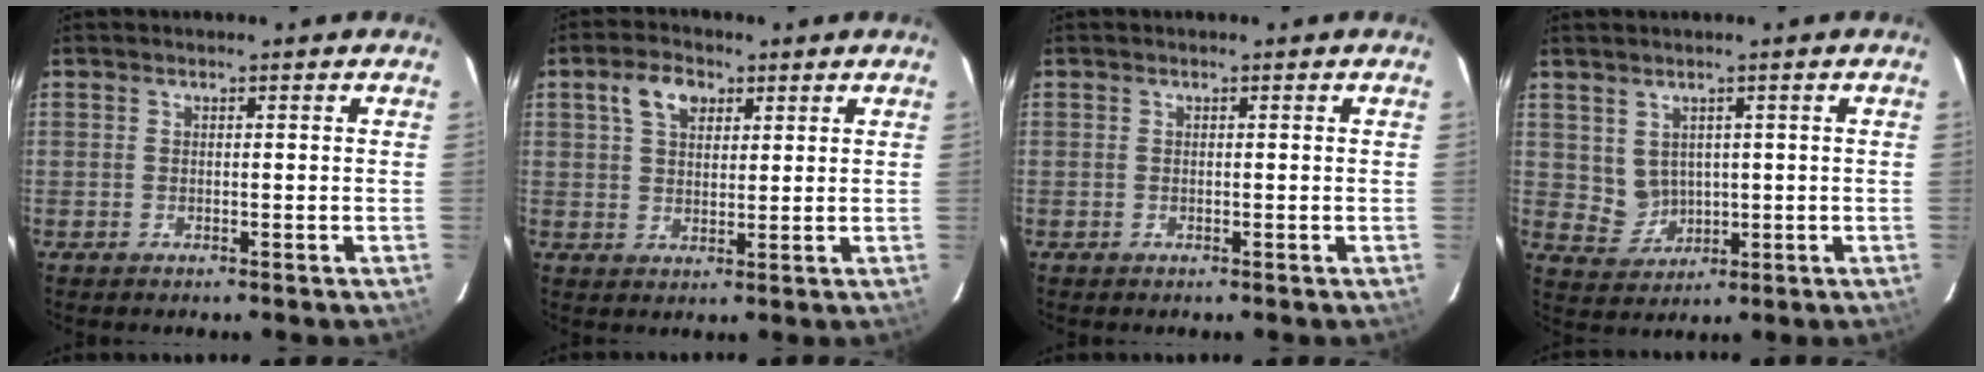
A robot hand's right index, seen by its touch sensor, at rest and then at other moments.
{"total": 5.8, "force": [2.8, 3.4, 3.7], "torque": [-0.068, 0.018, 0.051]}
{"total": 0.0}
{"total": 4.6, "force": [1.4, 4.1, 1.6], "torque": [-0.035, 0.002, 0.044]}